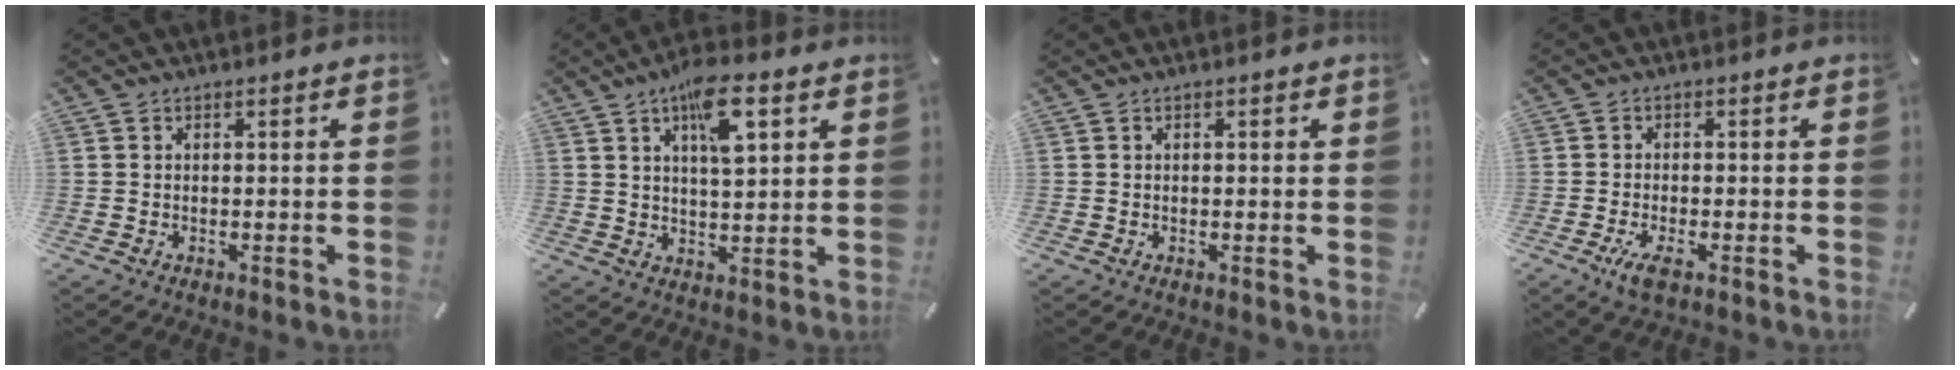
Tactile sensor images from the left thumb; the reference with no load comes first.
{"total": 10.4, "force": [5.1, 4.0, 8.1], "torque": [-0.125, -0.014, 0.084]}
{"total": 0.5, "force": [0.1, 0.4, 0.2], "torque": [-0.005, 0.002, 0.002]}
{"total": 3.9, "force": [-1.8, 1.4, 3.2], "torque": [-0.069, -0.002, -0.034]}